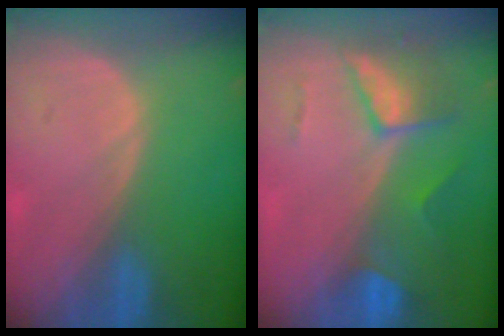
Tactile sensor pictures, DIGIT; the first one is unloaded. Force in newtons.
{"total": 7.4, "press": 6.6, "slide": 3.5}